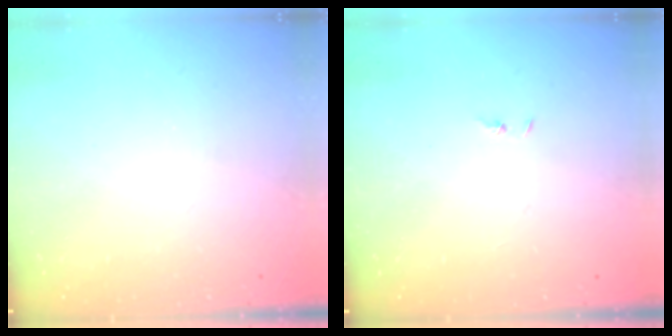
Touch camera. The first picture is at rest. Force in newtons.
{"total": 0.7, "press": 0.7, "slide": 0.1}